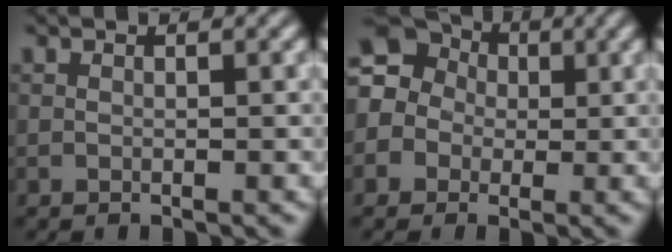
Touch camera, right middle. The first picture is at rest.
{"total": 9.8, "force": [1.1, 9.2, 3.3], "torque": [-0.082, 0.033, -0.021]}